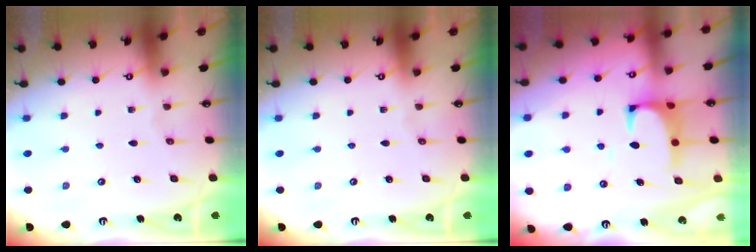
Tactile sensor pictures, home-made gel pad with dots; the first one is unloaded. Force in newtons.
{"total": 0.0}
{"total": 1.8, "press": 1.7, "slide": 0.8}